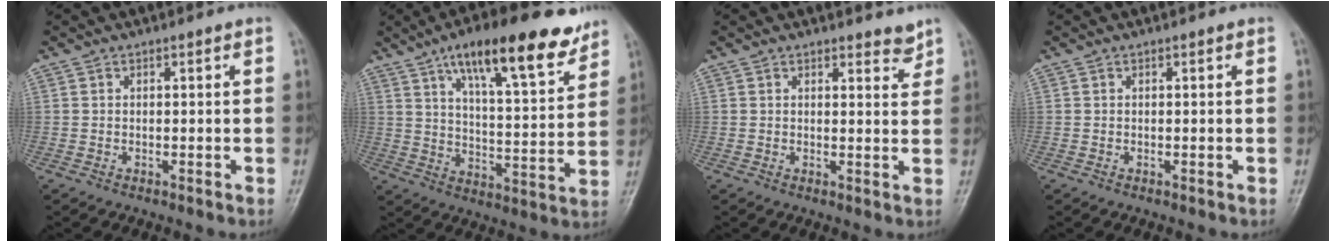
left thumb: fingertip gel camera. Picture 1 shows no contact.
{"total": 18.7, "force": [12.0, 5.6, 13.2], "torque": [-0.170, -0.047, 0.189]}
{"total": 2.7, "force": [2.3, 0.9, 0.9], "torque": [0.004, -0.019, 0.029]}
{"total": 0.0}